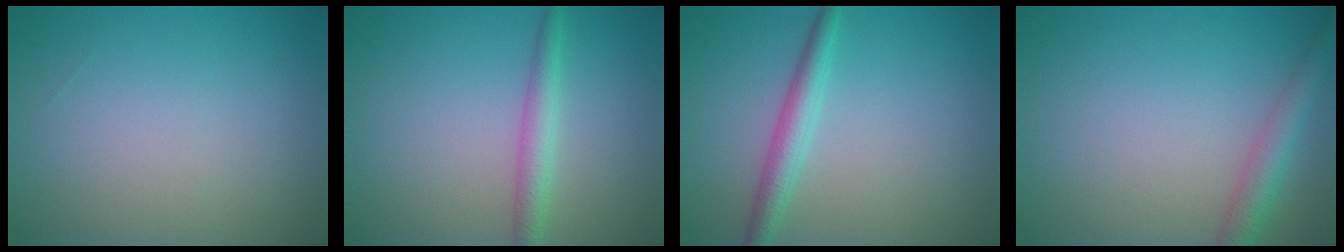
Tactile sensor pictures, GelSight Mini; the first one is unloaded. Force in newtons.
{"total": 2.3, "press": 2.3, "slide": 0.0}
{"total": 2.7, "press": 2.7, "slide": 0.1}
{"total": 3.1, "press": 3.1, "slide": 0.2}